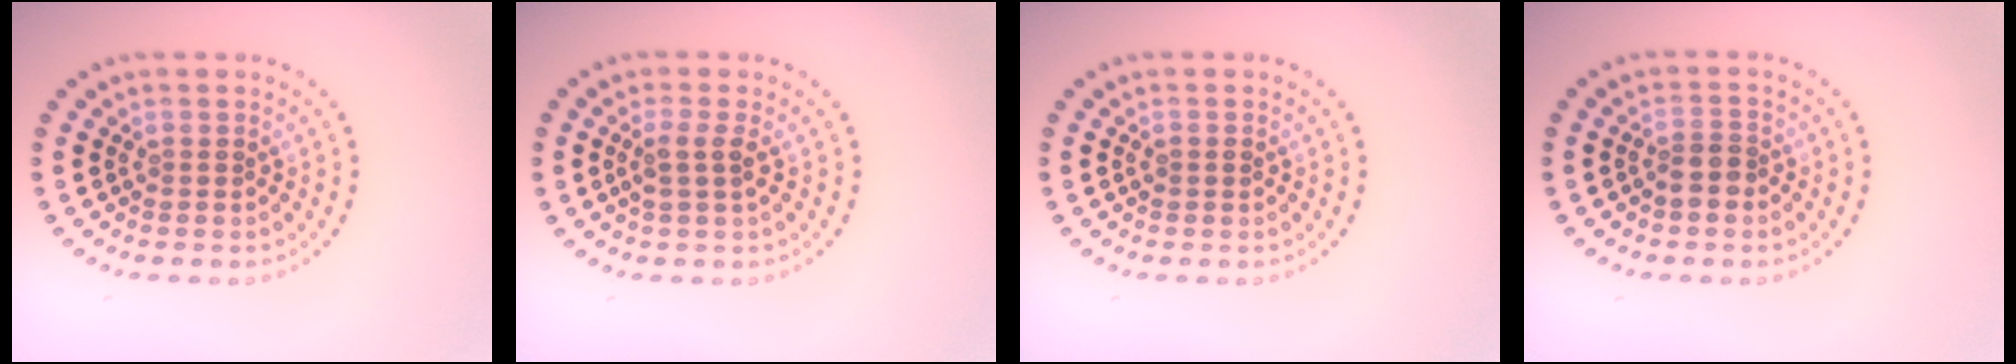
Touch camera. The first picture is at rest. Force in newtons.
{"total": 1.7, "press": 1.4, "slide": 0.9}
{"total": 0.7, "press": 0.7, "slide": 0.1}
{"total": 2.0, "press": 1.8, "slide": 1.1}